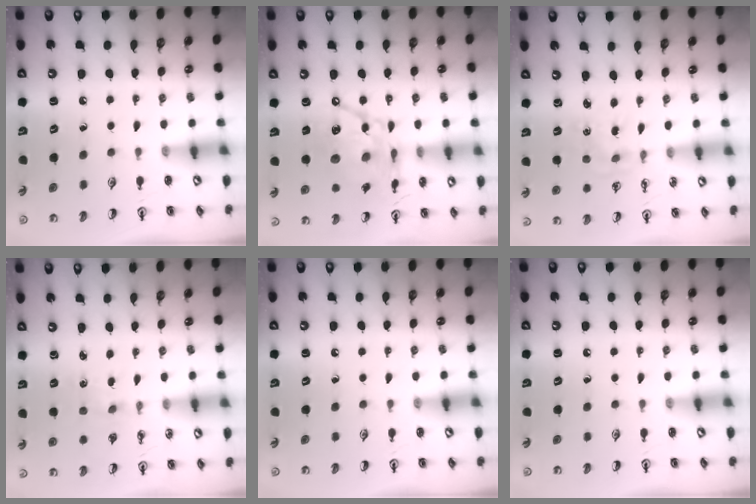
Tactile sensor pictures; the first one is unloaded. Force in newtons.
{"total": 15.4, "press": 15.4, "slide": 1.2}
{"total": 0.6, "press": 0.6, "slide": 0.1}
{"total": 0.0}
{"total": 0.0}
{"total": 0.0}